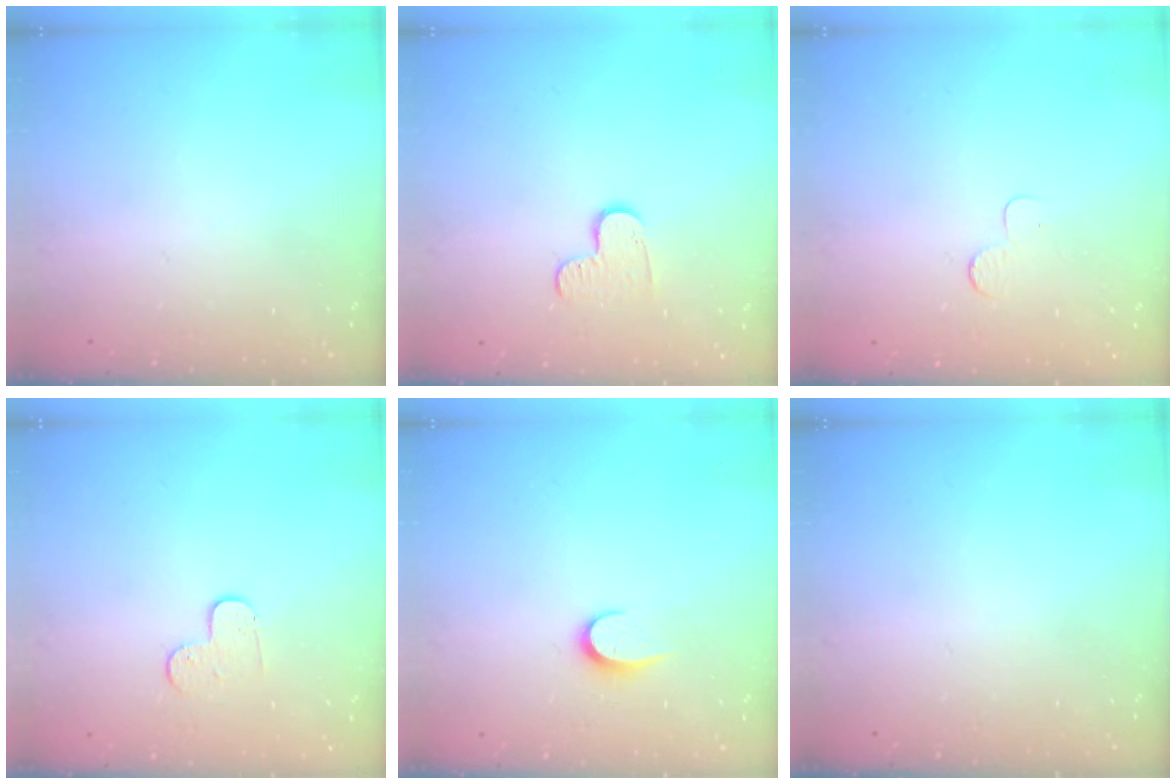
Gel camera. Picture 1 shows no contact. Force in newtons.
{"total": 6.1, "press": 6.1, "slide": 0.6}
{"total": 2.3, "press": 2.3, "slide": 0.2}
{"total": 4.3, "press": 4.3, "slide": 0.4}
{"total": 5.0, "press": 5.0, "slide": 0.5}
{"total": 0.0}